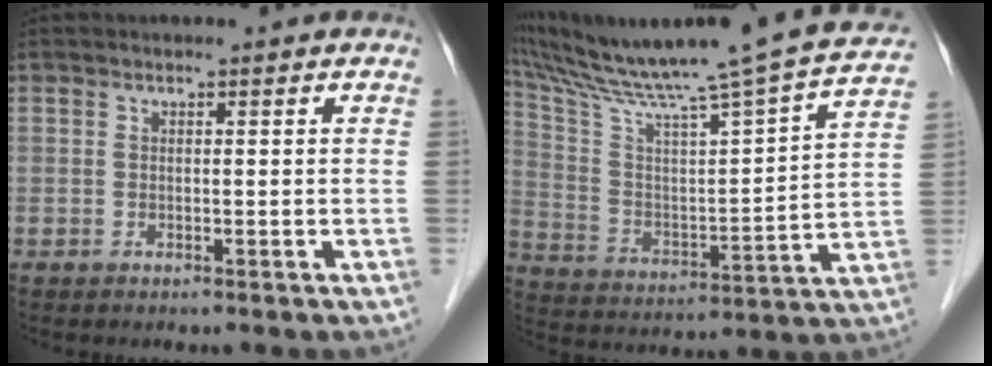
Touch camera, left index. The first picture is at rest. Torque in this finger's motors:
{"motor_torque": [0.92, -1.22, 0.26, 0.05]}